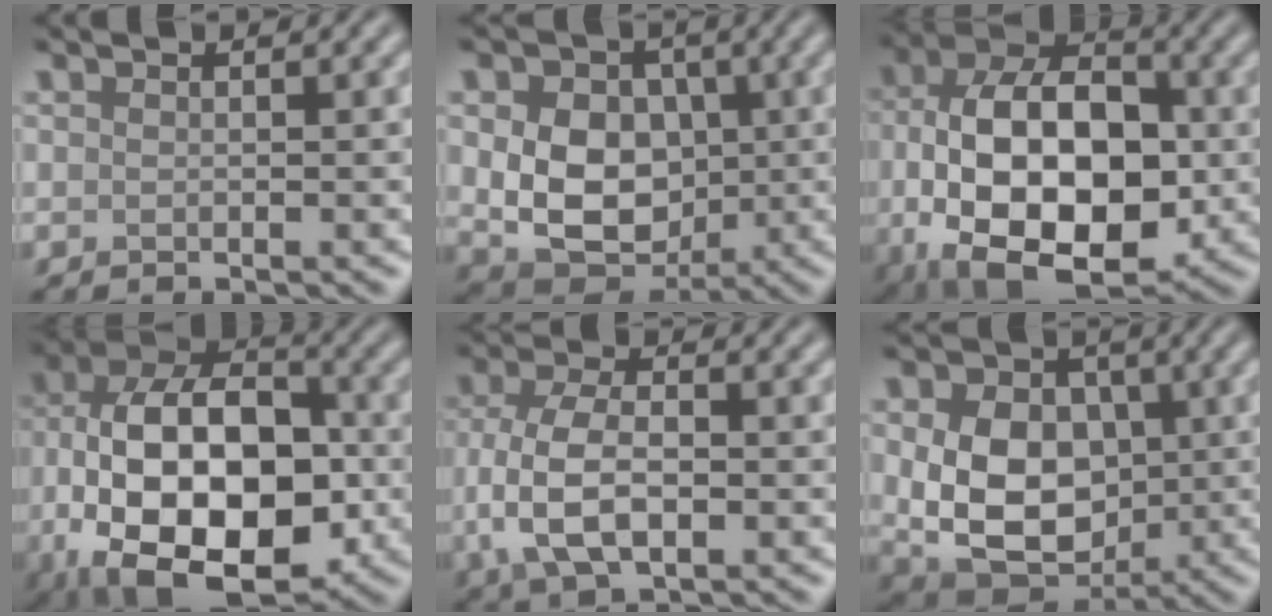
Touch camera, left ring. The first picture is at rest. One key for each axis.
{"total": 9.4, "fx": 0.3, "fy": 7.2, "fz": 6.1, "tx": -0.088, "ty": -0.013, "tz": 0.002}
{"total": 15.7, "fx": -1.8, "fy": 9.6, "fz": 12.4, "tx": -0.195, "ty": -0.008, "tz": -0.025}
{"total": 17.2, "fx": -3.5, "fy": 10.2, "fz": 13.4, "tx": -0.214, "ty": -0.008, "tz": -0.053}
{"total": 6.4, "fx": -1.1, "fy": 3.6, "fz": 5.2, "tx": -0.113, "ty": -0.003, "tz": -0.023}
{"total": 10.7, "fx": 0.1, "fy": 7.9, "fz": 7.3, "tx": -0.127, "ty": -0.015, "tz": 0.006}